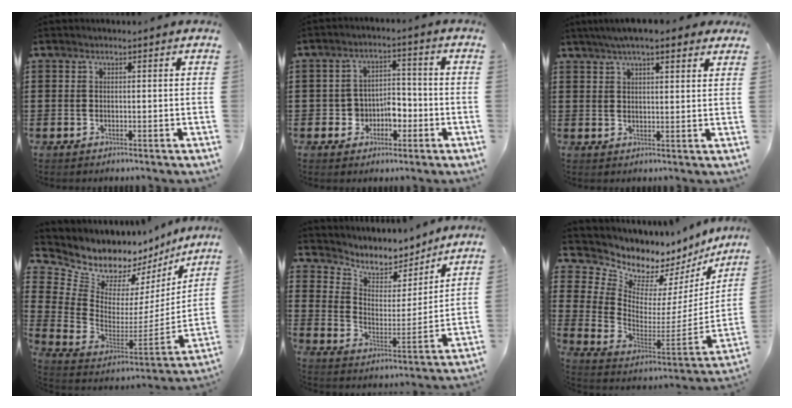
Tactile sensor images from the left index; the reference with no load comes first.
{"total": 4.8, "force": [-2.2, 3.7, 2.2], "torque": [-0.048, 0.012, -0.043]}
{"total": 5.2, "force": [4.1, 0.8, 3.1], "torque": [-0.070, 0.001, 0.073]}
{"total": 7.9, "force": [7.1, 3.4, 0.4], "torque": [-0.061, -0.069, 0.126]}
{"total": 6.6, "force": [5.8, 2.8, 1.0], "torque": [-0.053, -0.045, 0.101]}
{"total": 5.8, "force": [5.2, 2.5, -0.1], "torque": [-0.041, -0.058, 0.090]}